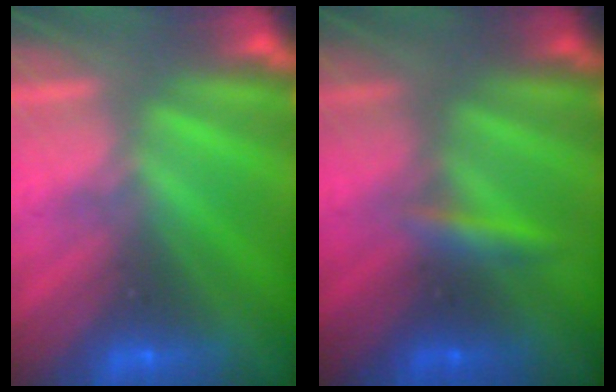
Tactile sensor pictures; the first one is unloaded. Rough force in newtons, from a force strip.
{"total": 2.4}